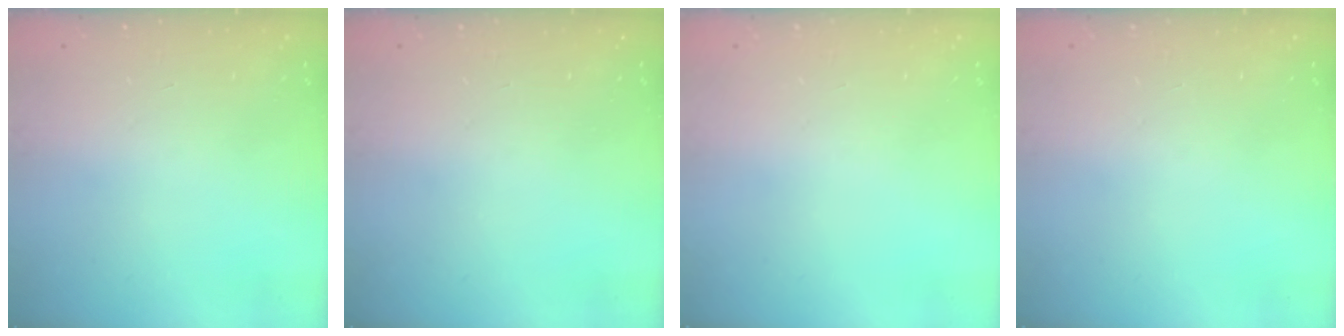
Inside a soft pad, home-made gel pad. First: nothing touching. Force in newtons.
{"total": 0.0}
{"total": 0.0}
{"total": 0.0}